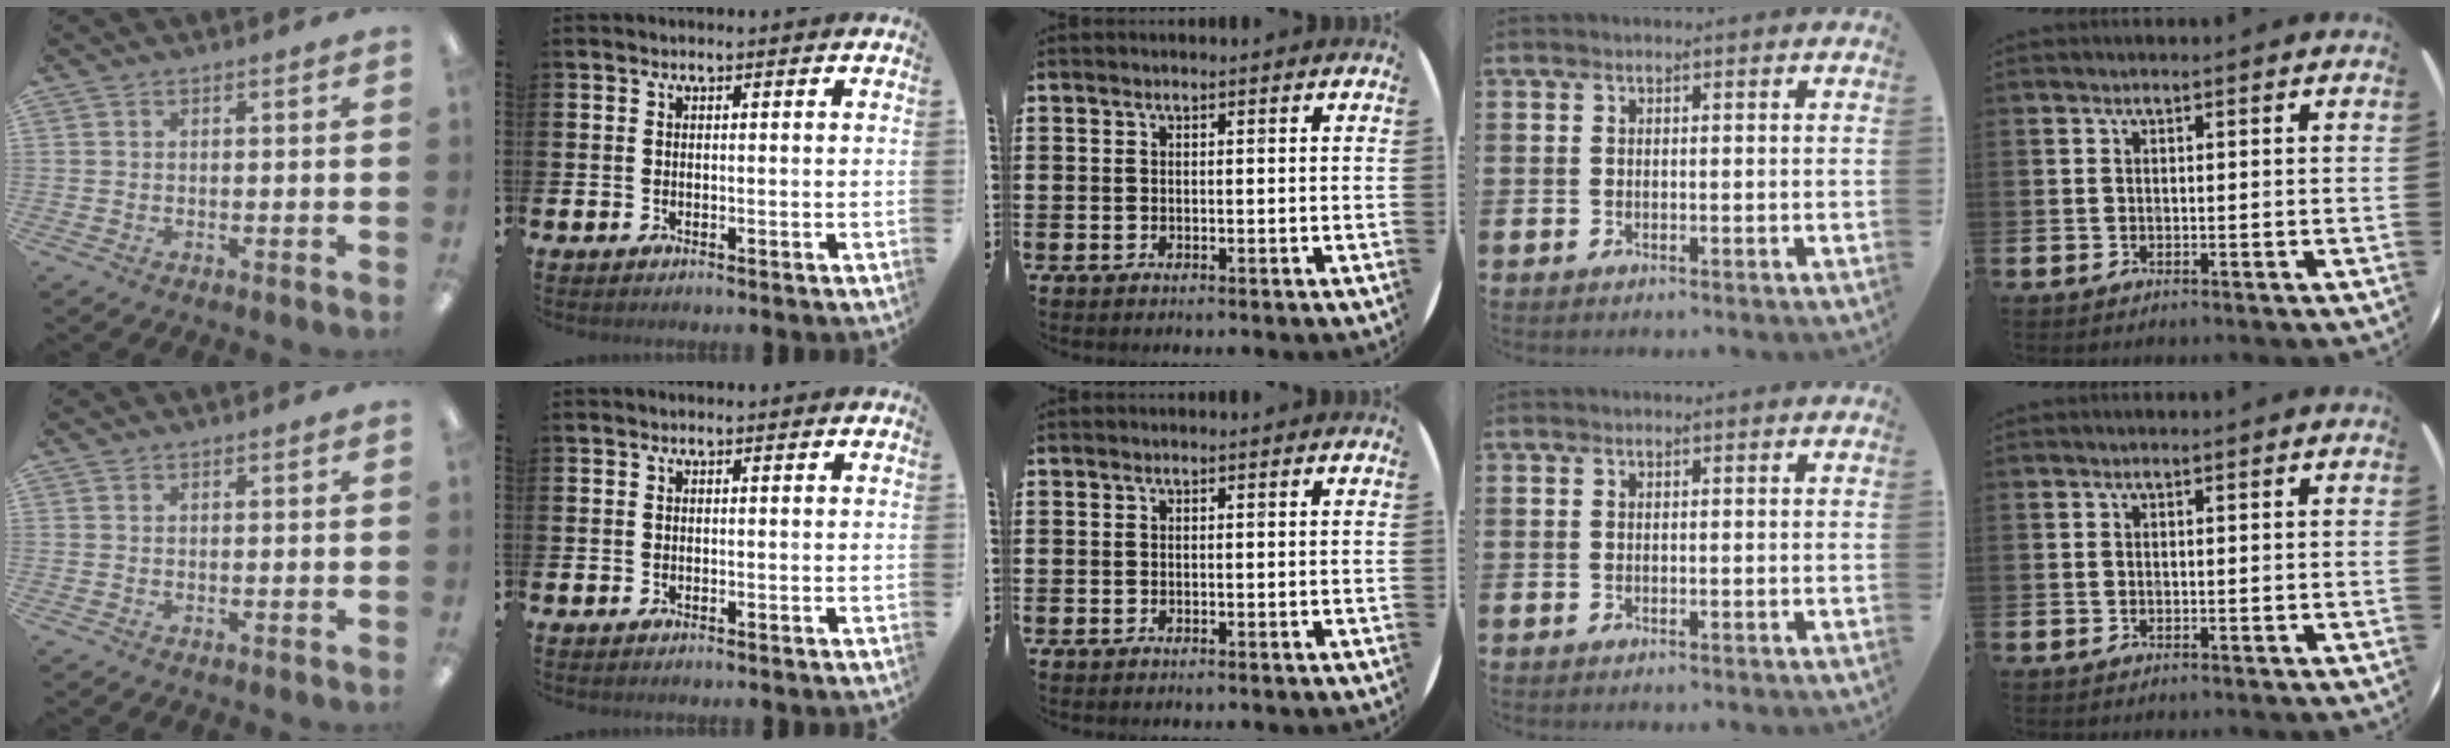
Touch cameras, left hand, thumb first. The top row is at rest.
{}